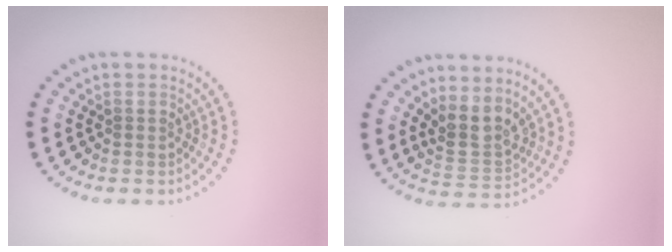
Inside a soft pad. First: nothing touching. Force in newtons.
{"total": 3.2, "press": 2.6, "slide": 1.8}